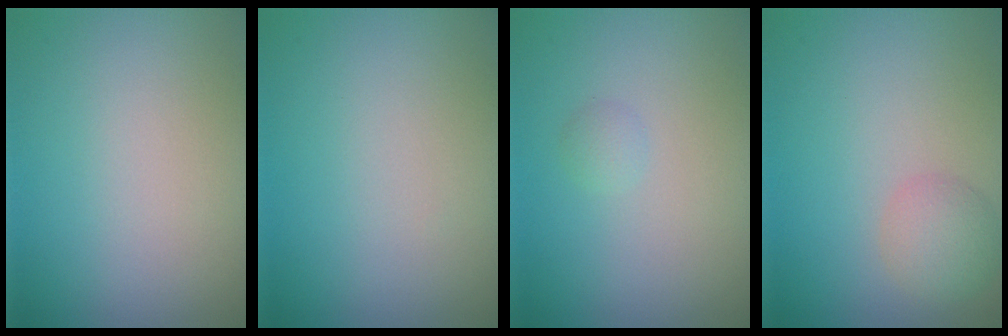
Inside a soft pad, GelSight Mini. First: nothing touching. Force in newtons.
{"total": 0.0}
{"total": 0.8, "press": 0.8, "slide": 0.0}
{"total": 2.4, "press": 2.4, "slide": 0.0}